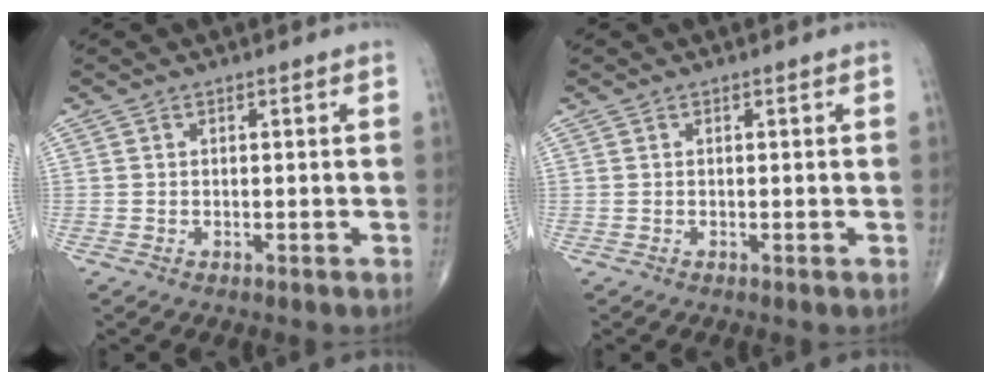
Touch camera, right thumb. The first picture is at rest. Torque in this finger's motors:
{"motor_torque": [0.30, 0.08, -0.11, -0.23, 0.01]}